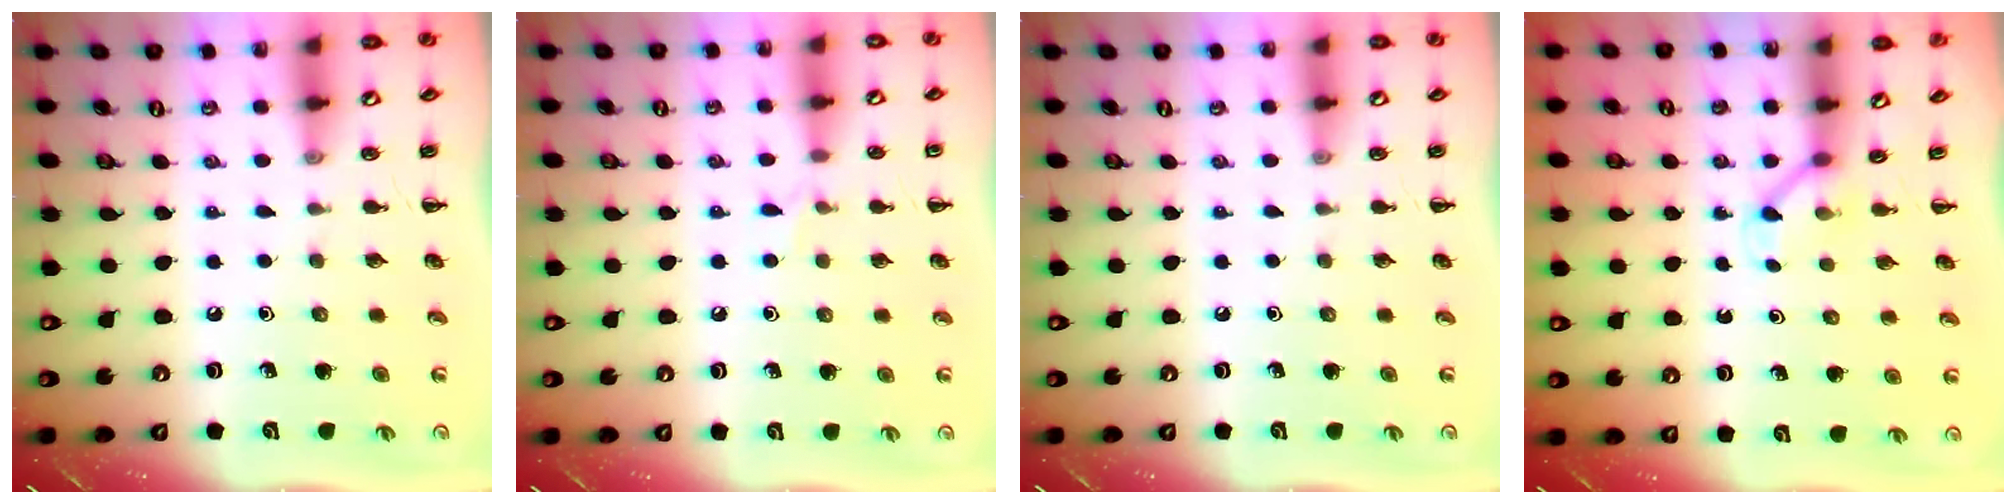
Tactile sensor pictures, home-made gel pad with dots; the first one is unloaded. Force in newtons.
{"total": 4.8, "press": 4.5, "slide": 1.6}
{"total": 0.0}
{"total": 2.8, "press": 2.7, "slide": 0.9}